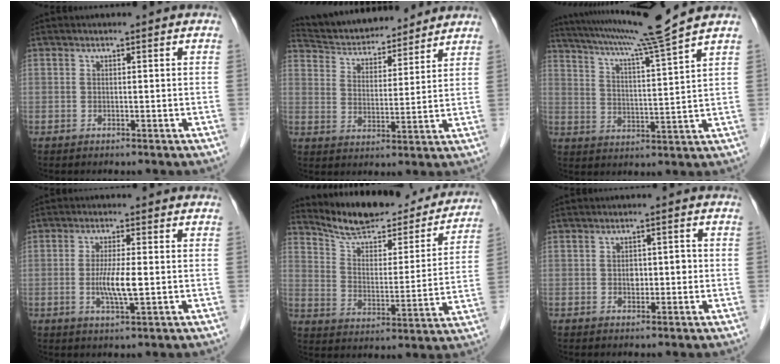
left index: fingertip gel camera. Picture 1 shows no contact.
{"total": 14.5, "force": [13.6, 3.2, 3.9], "torque": [-0.063, 0.023, 0.221]}
{"total": 12.4, "force": [10.4, -3.0, 5.9], "torque": [-0.108, -0.020, 0.165]}
{"total": 5.1, "force": [-0.6, 0.4, 5.0], "torque": [-0.102, -0.010, -0.012]}
{"total": 20.8, "force": [19.1, 5.0, 6.6], "torque": [-0.089, -0.013, 0.266]}
{"total": 2.5, "force": [-0.3, 1.7, 1.9], "torque": [-0.030, 0.013, -0.001]}